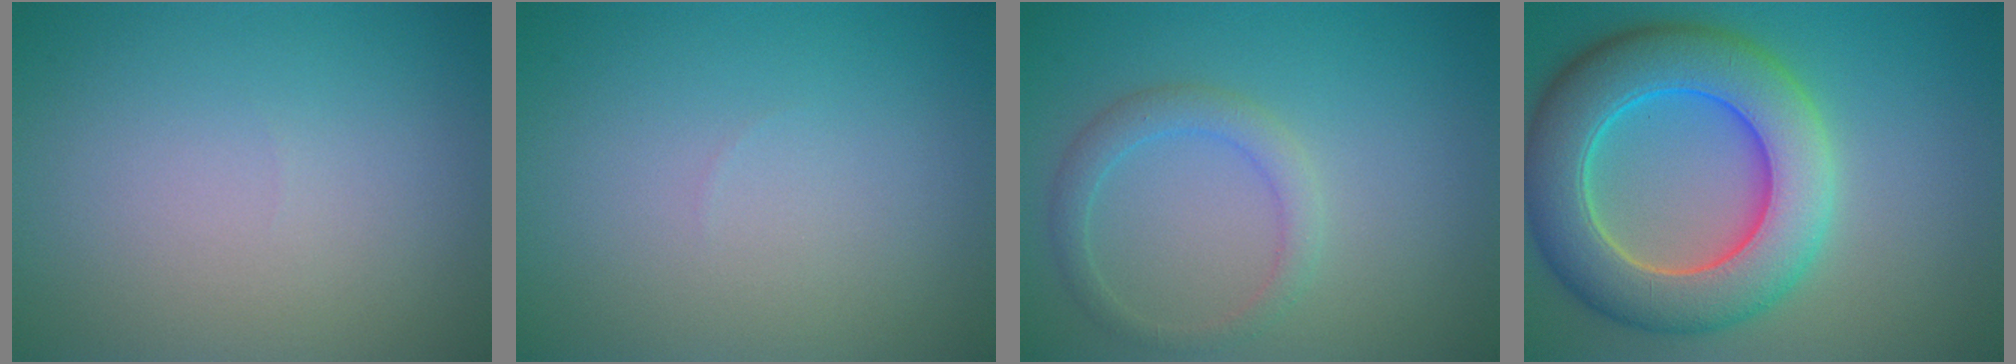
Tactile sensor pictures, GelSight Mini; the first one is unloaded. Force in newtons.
{"total": 0.0}
{"total": 2.2, "press": 2.2, "slide": 0.1}
{"total": 10.1, "press": 10.1, "slide": 0.7}